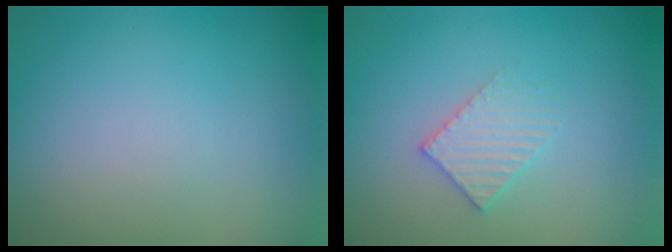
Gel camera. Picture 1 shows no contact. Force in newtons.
{"total": 2.1, "press": 2.0, "slide": 0.3}